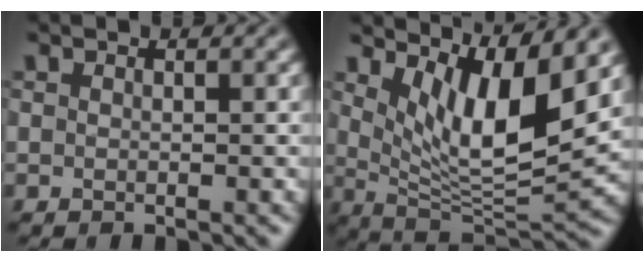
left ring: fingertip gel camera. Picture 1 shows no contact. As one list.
[{"total": 8.4, "force": [3.5, 2.6, 7.2], "torque": [-0.119, -0.022, 0.067]}]